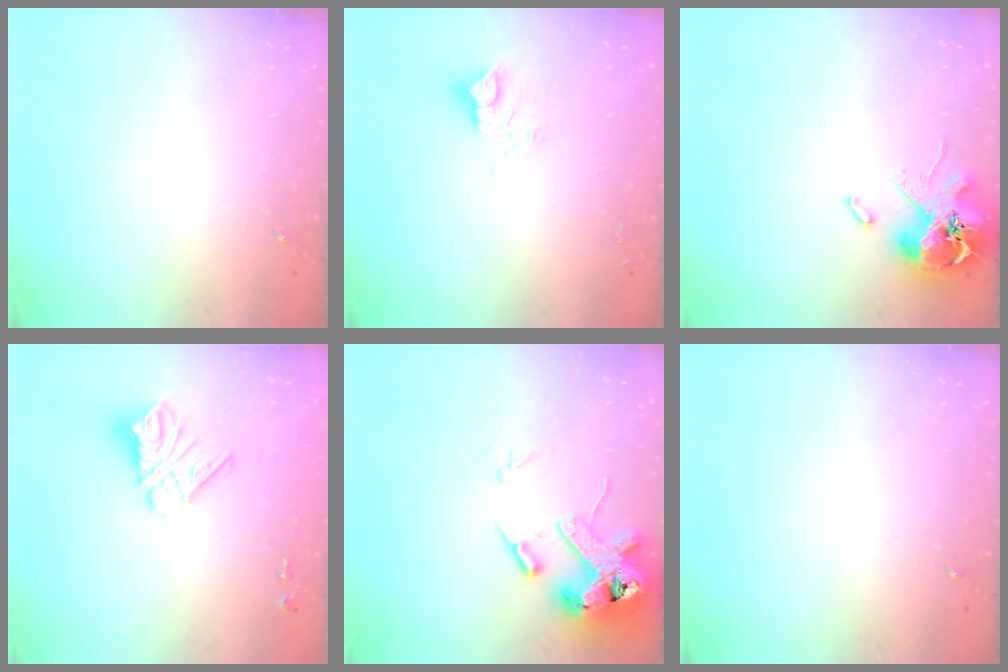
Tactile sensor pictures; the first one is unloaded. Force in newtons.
{"total": 6.3, "press": 6.3, "slide": 0.5}
{"total": 13.9, "press": 13.8, "slide": 2.0}
{"total": 12.7, "press": 12.6, "slide": 1.1}
{"total": 15.6, "press": 15.4, "slide": 2.3}
{"total": 0.0}